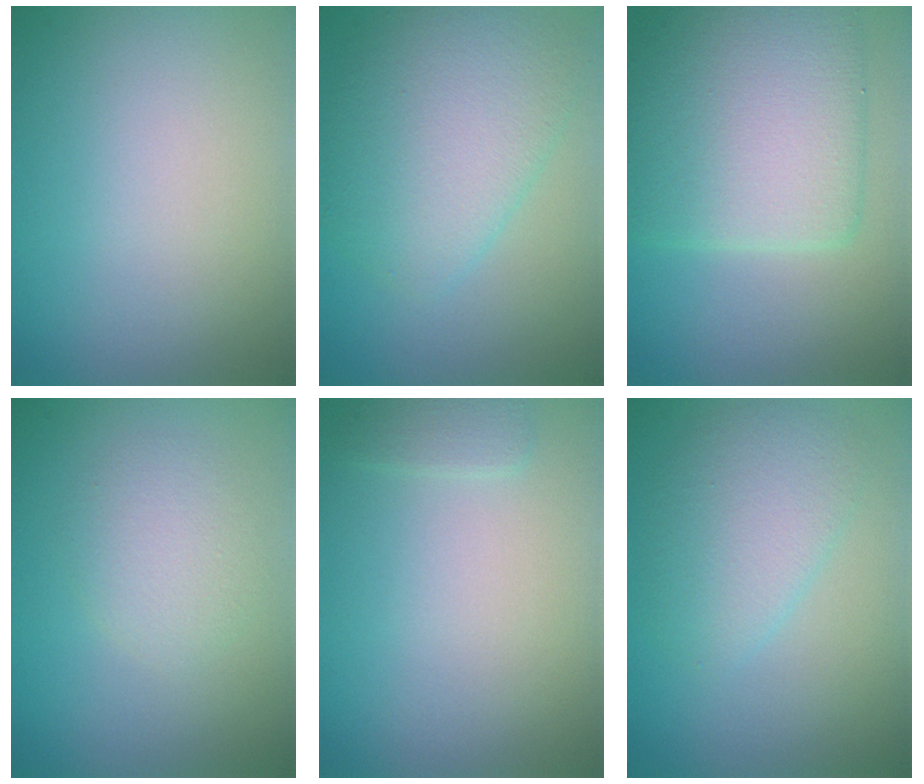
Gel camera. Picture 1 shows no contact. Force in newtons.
{"total": 5.9, "press": 5.9, "slide": 0.1}
{"total": 7.8, "press": 7.8, "slide": 0.2}
{"total": 2.3, "press": 2.3, "slide": 0.1}
{"total": 1.1, "press": 1.1, "slide": 0.1}
{"total": 3.5, "press": 3.5, "slide": 0.1}